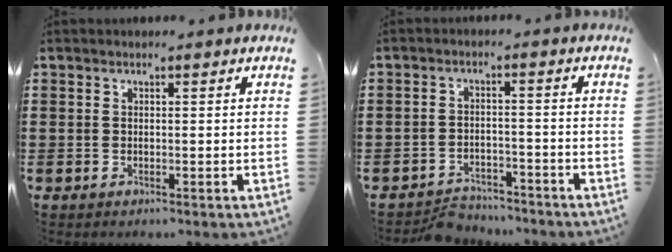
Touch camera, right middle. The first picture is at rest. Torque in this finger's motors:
{"motor_torque": [-0.65, 0.83, -0.58, -0.16]}